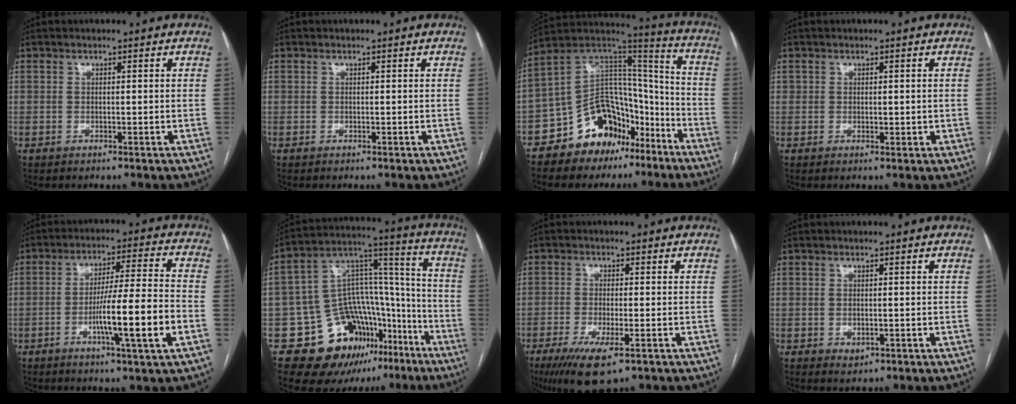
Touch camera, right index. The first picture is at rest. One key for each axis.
{"total": 0.0}
{"total": 16.3, "fx": -10.7, "fy": 10.1, "fz": 7.2, "tx": -0.107, "ty": 0.082, "tz": -0.177}
{"total": 1.2, "fx": 0.3, "fy": 0.9, "fz": 0.6, "tx": -0.010, "ty": 0.001, "tz": 0.008}
{"total": 11.9, "fx": -3.8, "fy": -0.7, "fz": 11.3, "tx": -0.196, "ty": -0.004, "tz": -0.064}
{"total": 20.0, "fx": -11.2, "fy": 12.6, "fz": 10.8, "tx": -0.148, "ty": 0.080, "tz": -0.167}
{"total": 8.4, "fx": -4.9, "fy": 1.8, "fz": 6.6, "tx": -0.117, "ty": -0.022, "tz": -0.079}
{"total": 1.5, "fx": -0.6, "fy": 0.9, "fz": 1.0, "tx": -0.013, "ty": -0.001, "tz": -0.001}